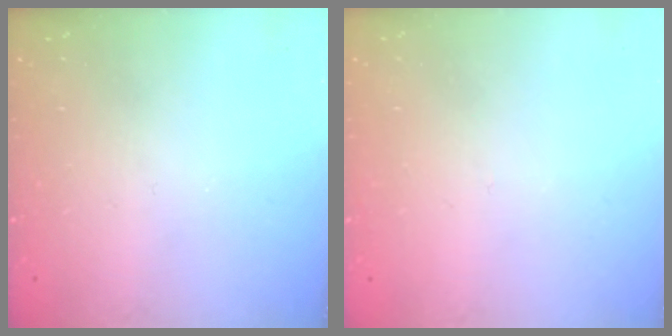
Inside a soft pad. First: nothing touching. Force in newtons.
{"total": 2.6, "press": 2.6, "slide": 0.2}